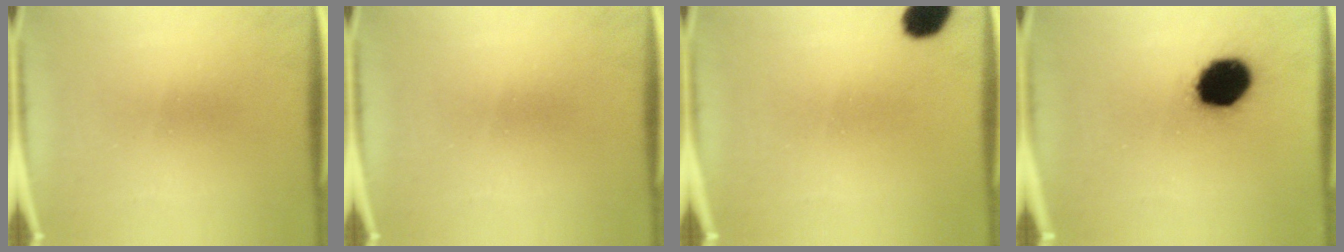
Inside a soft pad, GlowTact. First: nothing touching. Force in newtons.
{"total": 0.0}
{"total": 6.3}
{"total": 15.7}